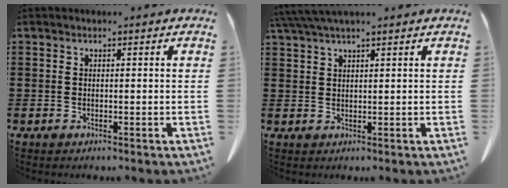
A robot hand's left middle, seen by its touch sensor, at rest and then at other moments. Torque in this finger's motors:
{"motor_torque": [1.08, -1.06, 0.38, 0.08]}